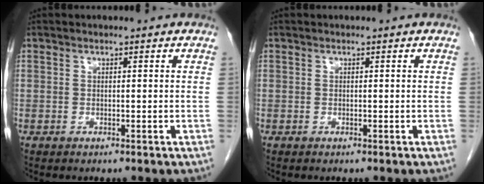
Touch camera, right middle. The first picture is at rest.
{"total": 0.0}